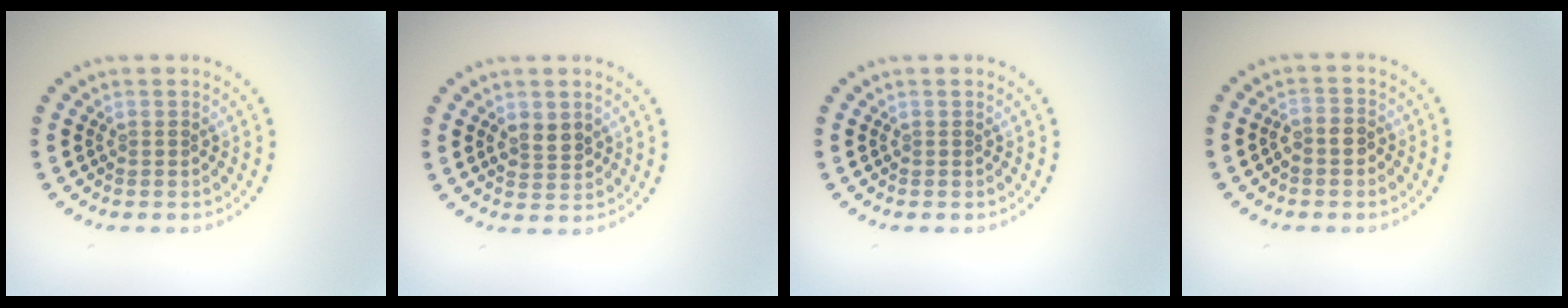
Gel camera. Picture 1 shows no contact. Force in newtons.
{"total": 2.1, "press": 2.0, "slide": 0.5}
{"total": 0.0}
{"total": 1.5, "press": 1.3, "slide": 0.8}